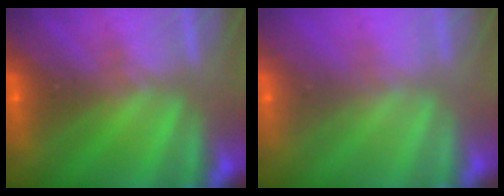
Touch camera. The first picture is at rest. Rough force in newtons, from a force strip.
{"total": 5.8}